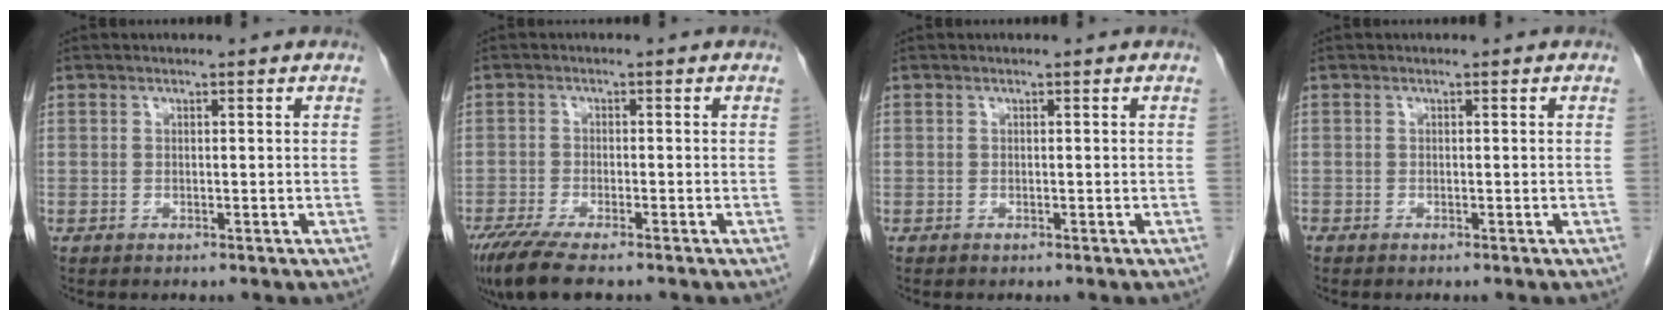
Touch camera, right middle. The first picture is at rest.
{"total": 8.0, "force": [-6.0, 1.3, 5.1], "torque": [-0.088, -0.019, -0.101]}
{"total": 0.0}
{"total": 0.0}